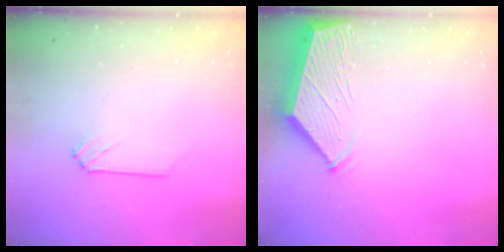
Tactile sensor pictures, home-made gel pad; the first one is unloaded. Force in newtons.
{"total": 3.0, "press": 3.0, "slide": 0.3}